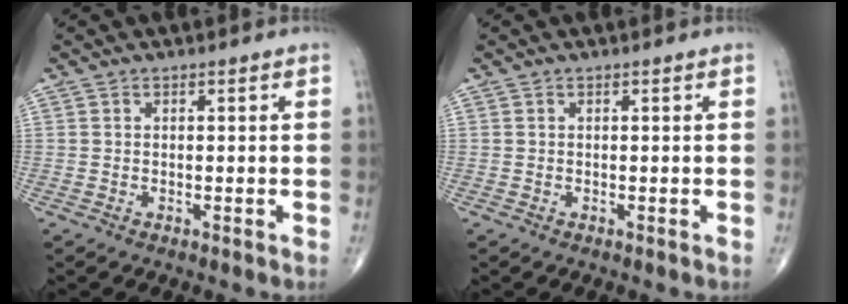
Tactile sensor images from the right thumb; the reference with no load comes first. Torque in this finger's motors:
{"motor_torque": [0.00, 0.00, 0.08, 0.01, 0.00]}